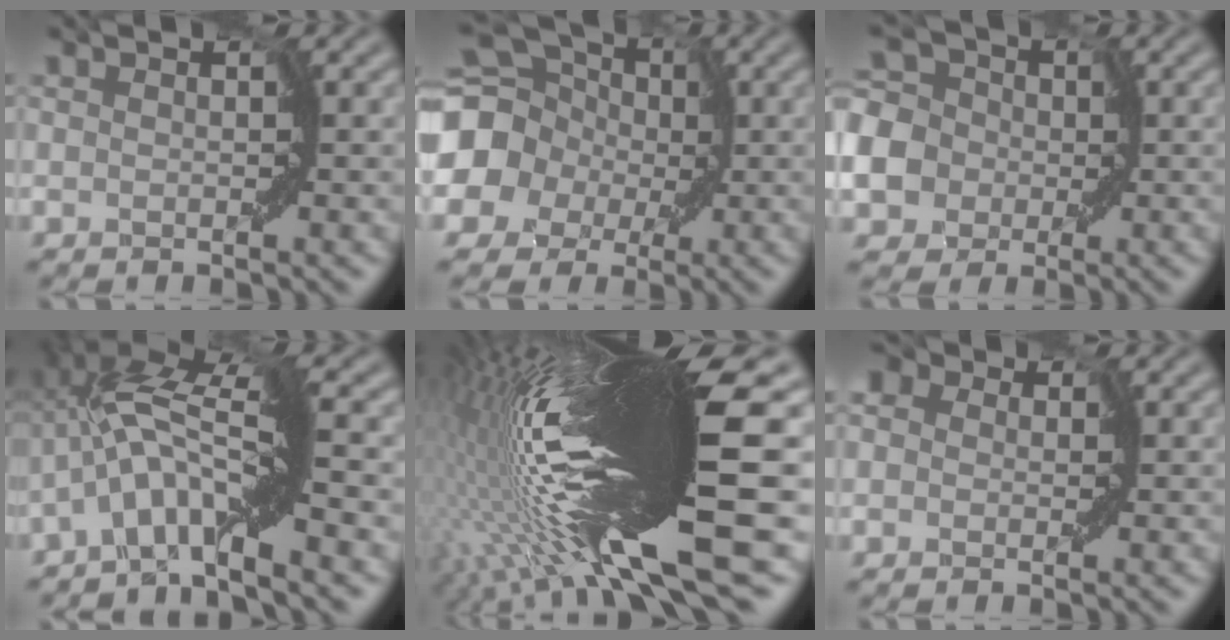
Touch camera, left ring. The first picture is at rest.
{"total": 14.9, "force": [-0.2, 13.5, 6.3], "torque": [-0.149, 0.001, -0.043]}
{"total": 9.4, "force": [-0.6, 7.9, 5.0], "torque": [-0.118, 0.002, -0.037]}
{"total": 8.0, "force": [-2.0, 1.8, 7.6], "torque": [-0.131, 0.020, -0.041]}
{"total": 17.3, "force": [-0.4, 2.7, 17.1], "torque": [-0.293, -0.002, -0.010]}
{"total": 4.8, "force": [1.4, 3.8, 2.5], "torque": [-0.025, 0.021, -0.026]}